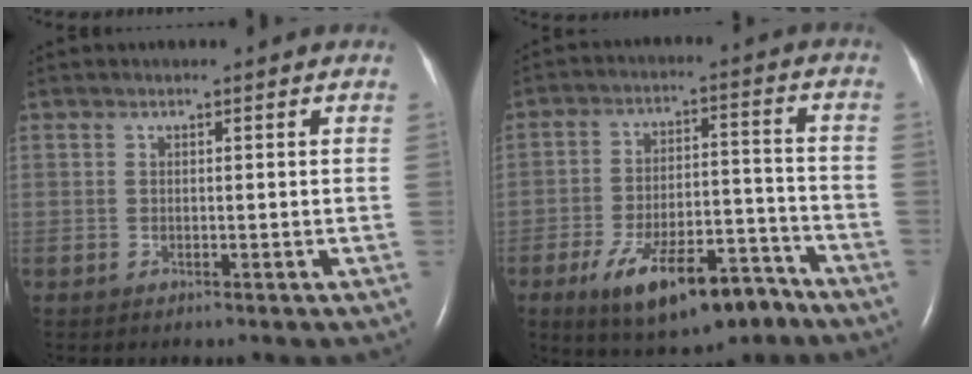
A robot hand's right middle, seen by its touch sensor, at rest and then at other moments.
{"total": 14.5, "force": [-9.1, 5.3, 10.0], "torque": [-0.161, 0.007, -0.139]}